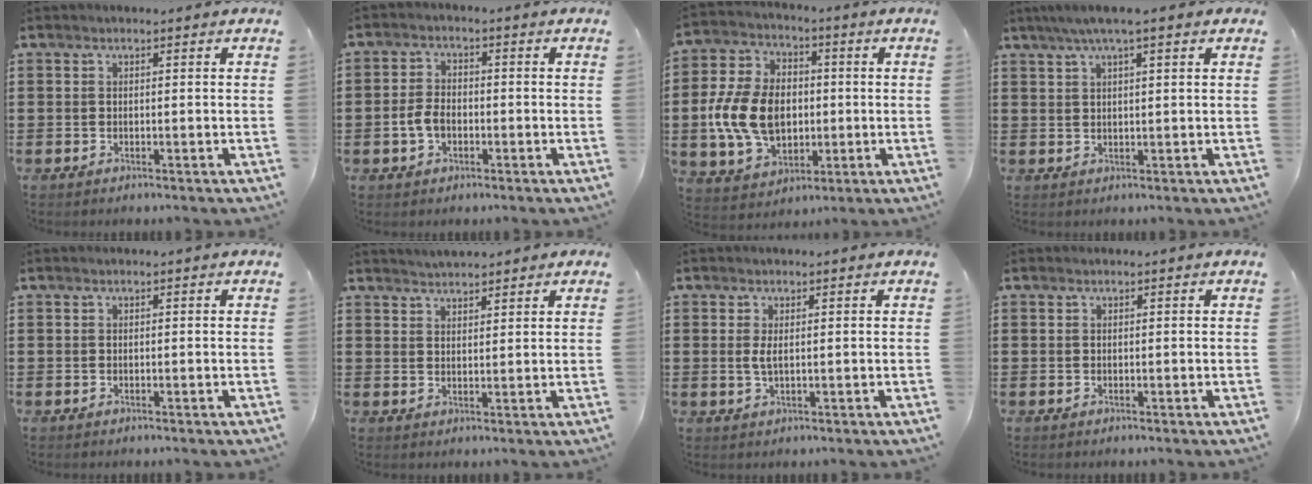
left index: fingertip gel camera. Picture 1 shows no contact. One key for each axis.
{"total": 4.0, "fx": -1.1, "fy": 2.6, "fz": 2.9, "tx": -0.076, "ty": -0.002, "tz": -0.026}
{"total": 11.8, "fx": -0.9, "fy": 8.8, "fz": 7.8, "tx": -0.179, "ty": 0.017, "tz": -0.016}
{"total": 4.4, "fx": 2.5, "fy": 0.4, "fz": 3.5, "tx": -0.072, "ty": 0.006, "tz": 0.044}
{"total": 0.0}
{"total": 2.7, "fx": 2.7, "fy": 0.3, "fz": 0.1, "tx": -0.009, "ty": -0.002, "tz": 0.051}
{"total": 1.9, "fx": 0.3, "fy": 0.4, "fz": 1.8, "tx": -0.044, "ty": -0.004, "tz": 0.002}
{"total": 0.0}